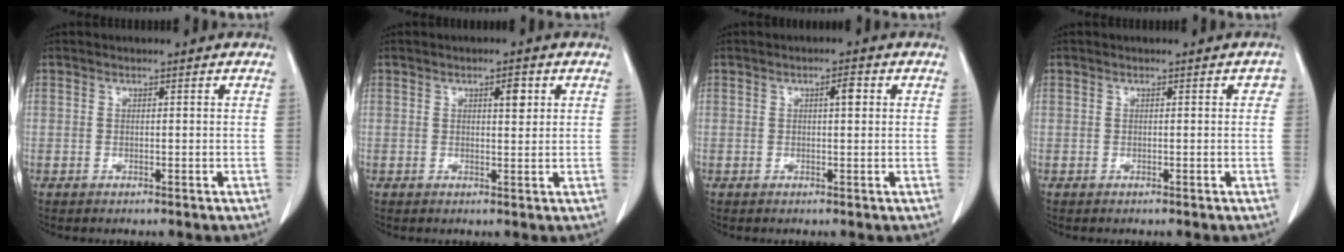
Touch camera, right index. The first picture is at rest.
{"total": 2.5, "force": [1.1, 0.7, 2.1], "torque": [-0.034, -0.003, 0.016]}
{"total": 2.1, "force": [0.7, 0.4, 1.9], "torque": [-0.032, 0.002, 0.009]}
{"total": 0.7, "force": [0.0, 0.5, 0.5], "torque": [0.007, 0.006, -0.004]}